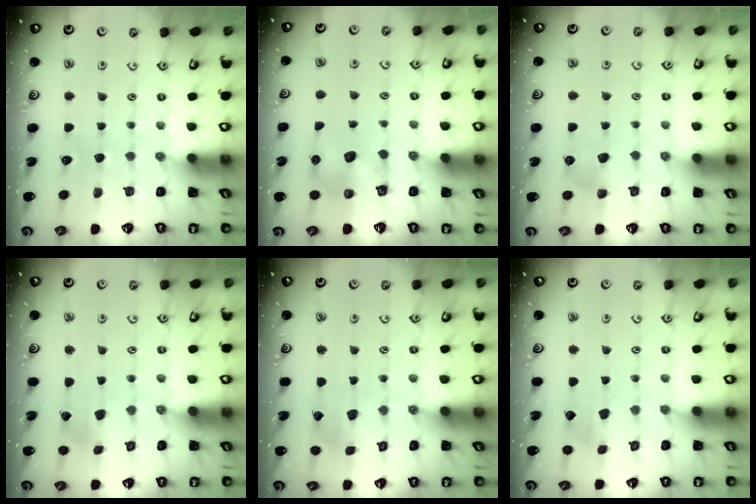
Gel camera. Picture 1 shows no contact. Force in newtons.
{"total": 6.2, "press": 6.2, "slide": 0.2}
{"total": 4.4, "press": 4.3, "slide": 0.3}
{"total": 2.6, "press": 2.6, "slide": 0.4}
{"total": 2.6, "press": 2.6, "slide": 0.1}
{"total": 2.6, "press": 2.6, "slide": 0.2}